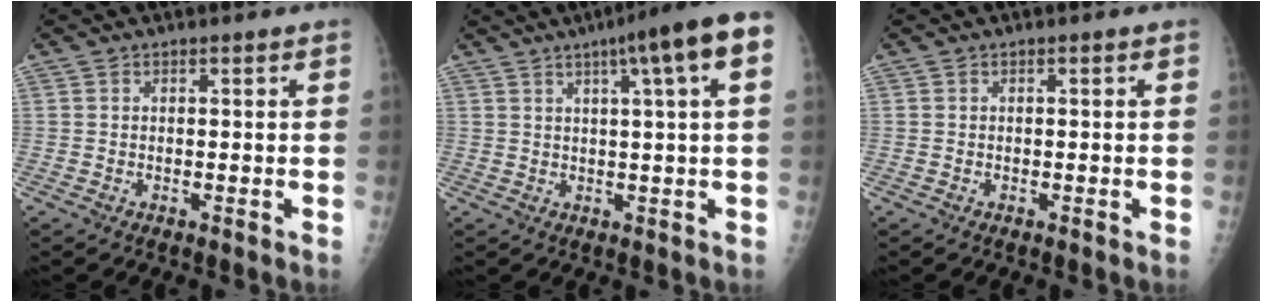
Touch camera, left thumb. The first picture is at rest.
{"total": 10.7, "force": [4.3, 0.4, 9.9], "torque": [-0.142, 0.014, 0.052]}
{"total": 0.0}